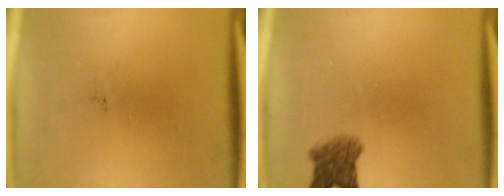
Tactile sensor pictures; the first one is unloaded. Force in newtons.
{"total": 4.3}